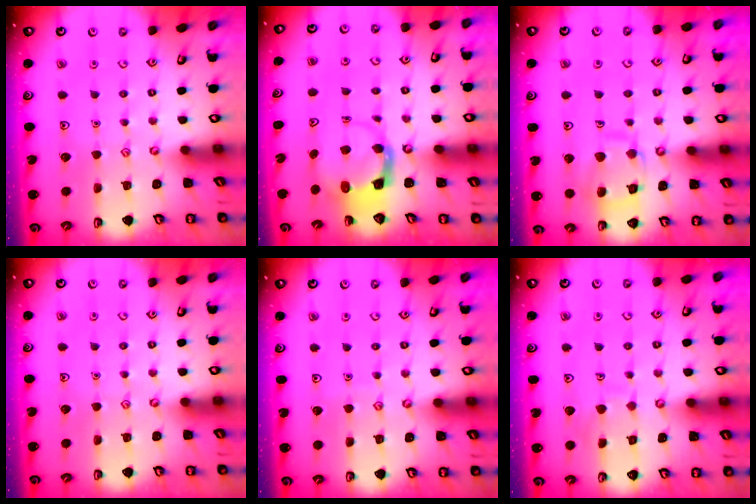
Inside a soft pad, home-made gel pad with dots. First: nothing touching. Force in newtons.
{"total": 3.6, "press": 3.5, "slide": 0.5}
{"total": 11.2, "press": 11.2, "slide": 1.0}
{"total": 0.0}
{"total": 2.6, "press": 2.5, "slide": 0.3}
{"total": 5.4, "press": 5.4, "slide": 0.5}